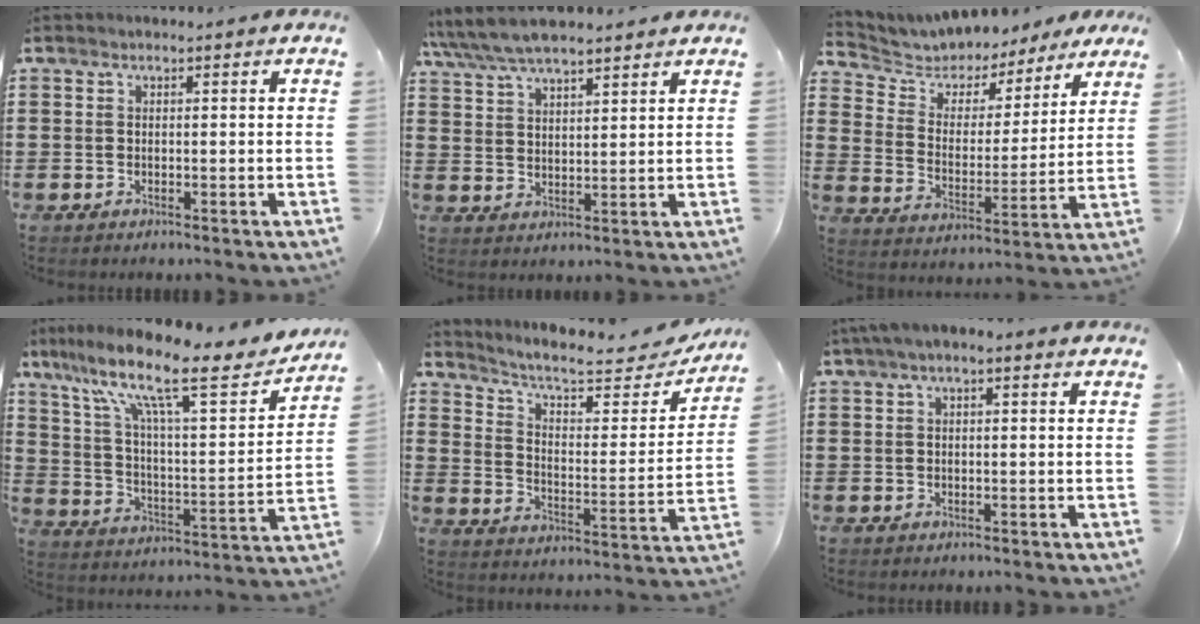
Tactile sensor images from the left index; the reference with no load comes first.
{"total": 6.2, "force": [5.6, 1.5, 2.2], "torque": [-0.063, -0.015, 0.102]}
{"total": 5.4, "force": [5.0, 2.0, 0.5], "torque": [-0.045, -0.036, 0.083]}
{"total": 14.9, "force": [10.4, 2.6, 10.3], "torque": [-0.217, -0.055, 0.165]}
{"total": 6.4, "force": [5.3, 1.1, 3.4], "torque": [-0.091, -0.035, 0.085]}
{"total": 1.6, "force": [-0.2, 0.6, 1.5], "torque": [-0.026, 0.003, -0.006]}